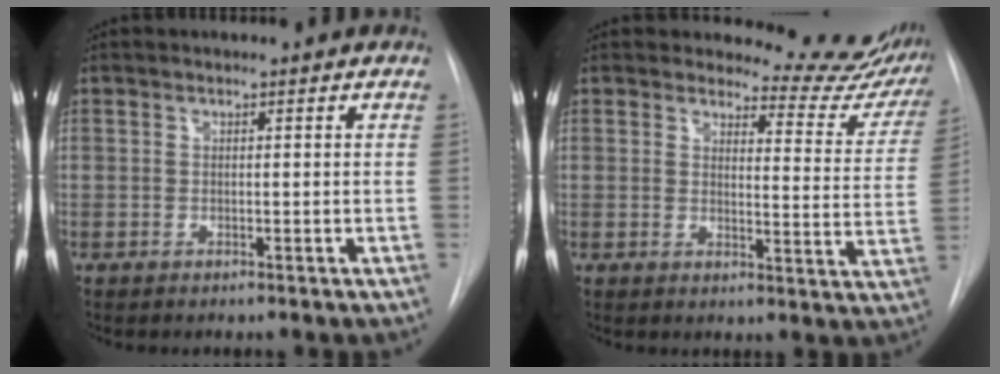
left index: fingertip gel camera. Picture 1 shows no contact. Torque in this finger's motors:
{"motor_torque": [0.99, -1.14, 0.07, -0.04]}